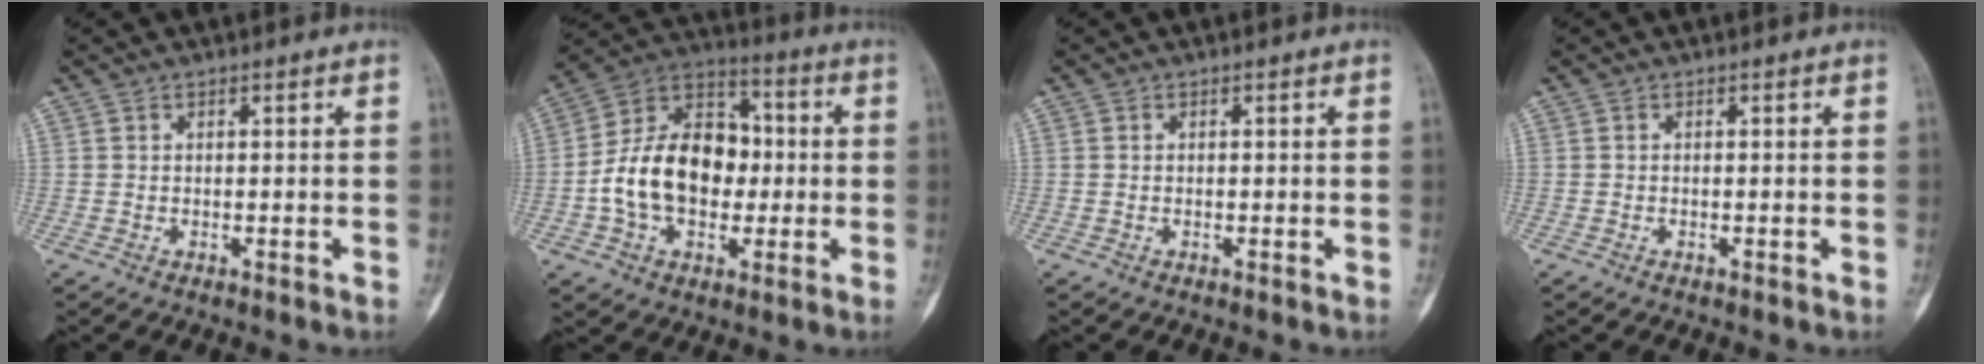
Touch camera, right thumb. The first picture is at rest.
{"total": 18.2, "force": [-1.6, 12.8, 12.8], "torque": [-0.189, 0.037, -0.029]}
{"total": 0.0}
{"total": 0.0}